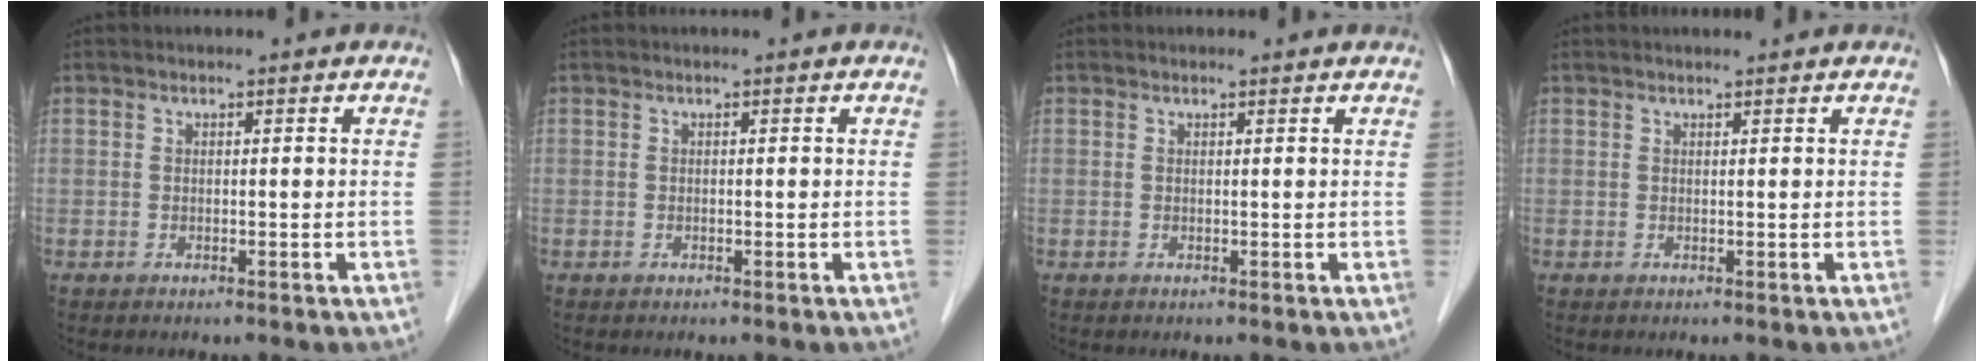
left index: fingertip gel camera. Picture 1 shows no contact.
{"total": 0.0}
{"total": 1.2, "force": [1.2, 0.2, 0.2], "torque": [-0.012, 0.009, 0.013]}
{"total": 2.2, "force": [2.0, 0.1, 0.9], "torque": [-0.009, 0.017, 0.027]}